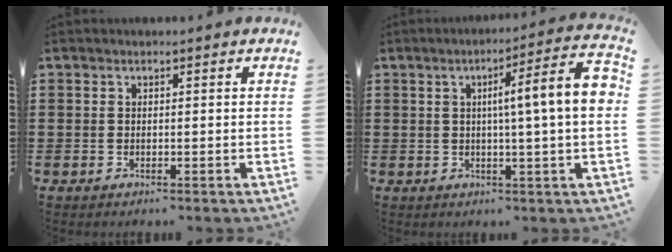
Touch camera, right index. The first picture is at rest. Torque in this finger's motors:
{"motor_torque": [1.78, 0.22, 0.61, 0.19]}